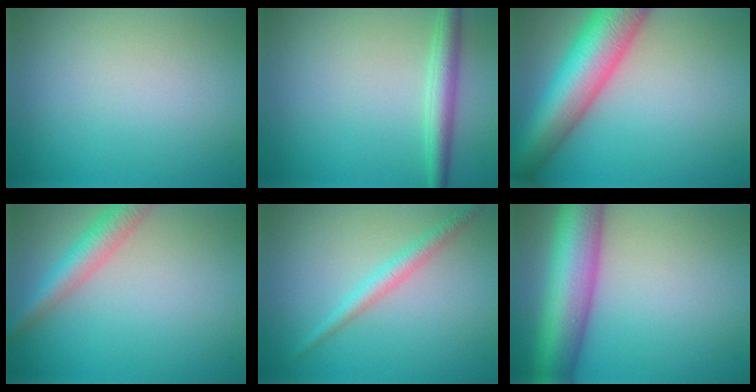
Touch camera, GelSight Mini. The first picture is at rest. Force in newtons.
{"total": 2.7, "press": 2.7, "slide": 0.1}
{"total": 10.1, "press": 10.1, "slide": 0.5}
{"total": 3.7, "press": 3.7, "slide": 0.2}
{"total": 2.0, "press": 2.0, "slide": 0.1}
{"total": 10.0, "press": 10.0, "slide": 0.4}